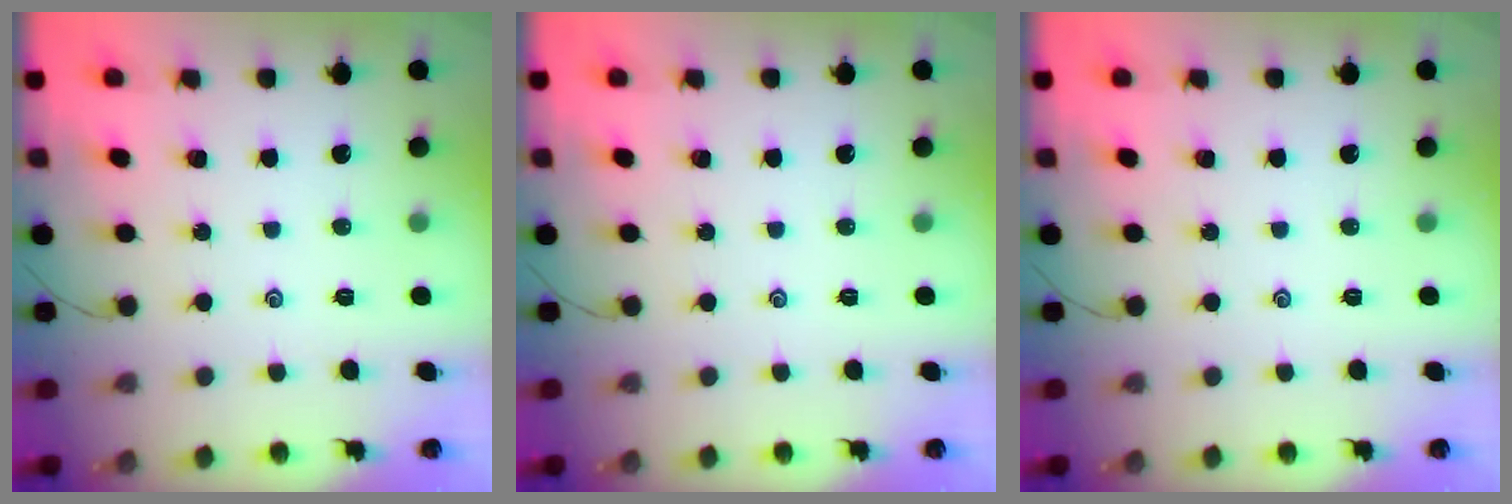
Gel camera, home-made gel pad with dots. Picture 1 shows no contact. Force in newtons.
{"total": 0.0}
{"total": 0.0}